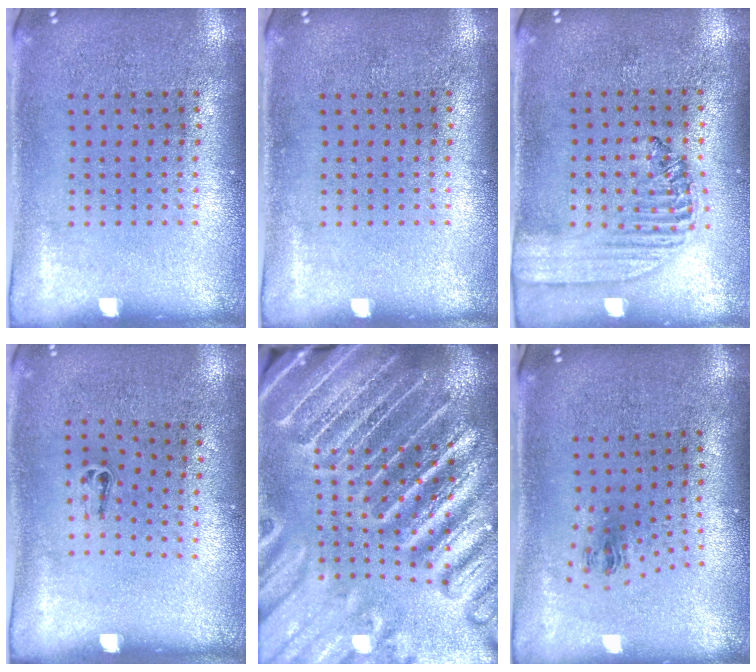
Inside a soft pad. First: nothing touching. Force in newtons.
{"total": 0.0}
{"total": 1.6, "press": 1.4, "slide": 0.7}
{"total": 0.5, "press": 0.2, "slide": 0.5}
{"total": 5.7, "press": 4.9, "slide": 2.8}
{"total": 0.9, "press": 0.4, "slide": 0.9}